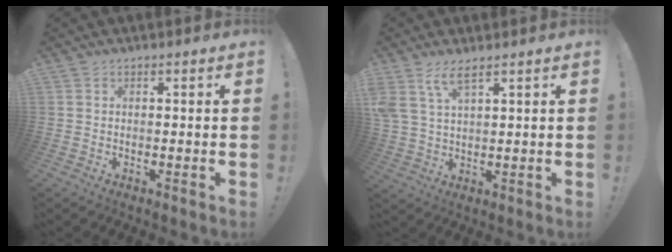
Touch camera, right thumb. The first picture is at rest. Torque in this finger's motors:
{"motor_torque": [0.17, 0.23, 0.30, 0.14, 0.07]}